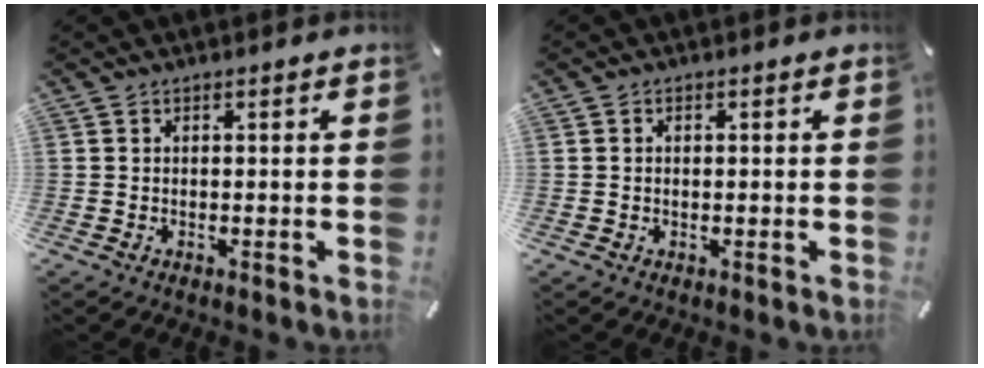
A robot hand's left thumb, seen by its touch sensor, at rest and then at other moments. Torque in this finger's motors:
{"motor_torque": [-0.22, -0.26, -0.09, -0.04, -0.09]}